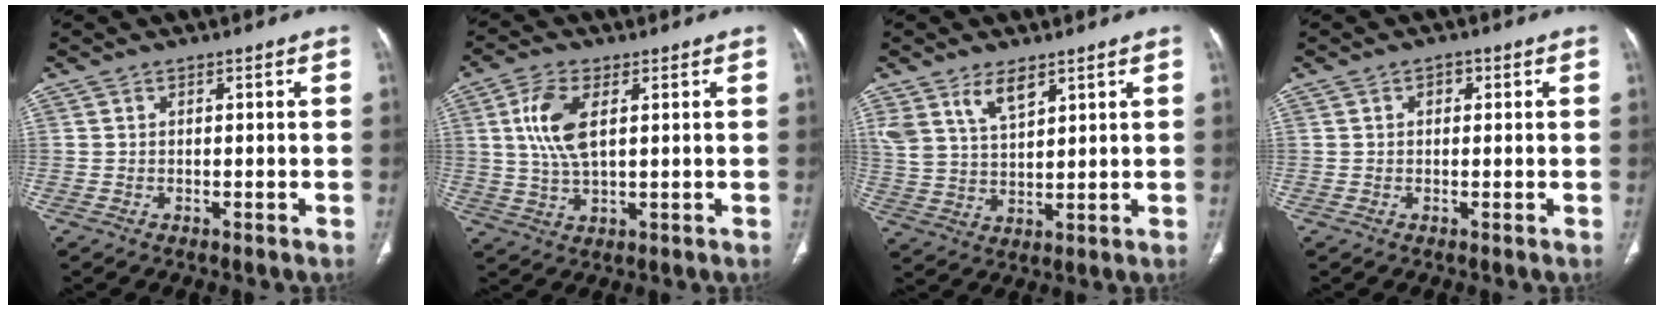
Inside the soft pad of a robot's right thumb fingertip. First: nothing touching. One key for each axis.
{"total": 8.7, "fx": 2.2, "fy": 4.0, "fz": 7.4, "tx": -0.161, "ty": -0.004, "tz": 0.045}
{"total": 7.2, "fx": 4.7, "fy": 3.3, "fz": 4.4, "tx": -0.077, "ty": -0.023, "tz": 0.099}
{"total": 1.4, "fx": 0.3, "fy": 1.0, "fz": 0.8, "tx": -0.003, "ty": 0.004, "tz": 0.000}